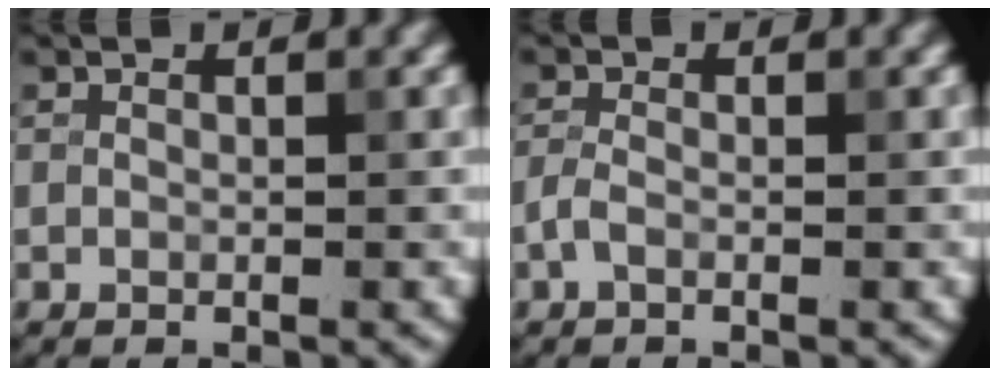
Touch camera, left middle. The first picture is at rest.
{"total": 1.2, "force": [-0.6, 0.6, 0.9], "torque": [-0.024, 0.002, -0.017]}